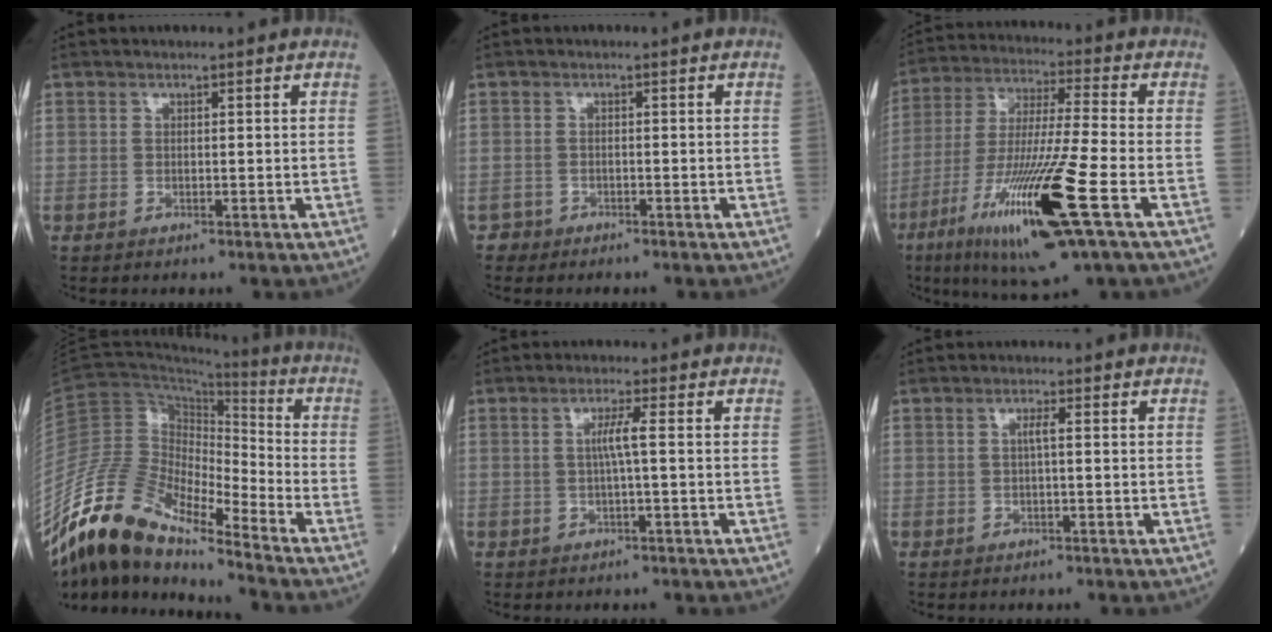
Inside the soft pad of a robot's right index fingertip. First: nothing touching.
{"total": 1.5, "force": [-1.1, 0.8, -0.6], "torque": [0.008, 0.005, -0.023]}
{"total": 18.9, "force": [-7.9, 0.5, 17.2], "torque": [-0.354, -0.040, -0.142]}
{"total": 14.4, "force": [-11.8, 3.7, 7.3], "torque": [-0.146, 0.035, -0.222]}
{"total": 2.7, "force": [0.1, -0.5, 2.6], "torque": [-0.050, 0.002, 0.000]}
{"total": 1.3, "force": [0.1, 0.0, 1.3], "torque": [-0.026, 0.002, 0.001]}